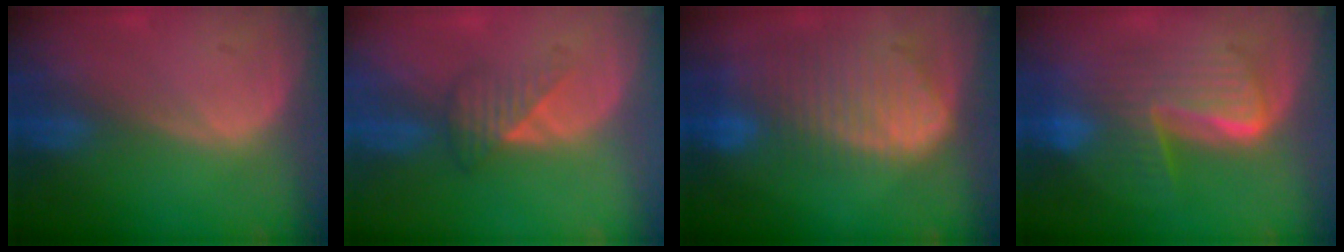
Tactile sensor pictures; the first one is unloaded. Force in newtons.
{"total": 3.5, "press": 3.2, "slide": 1.4}
{"total": 10.5, "press": 9.0, "slide": 5.3}
{"total": 8.6, "press": 8.5, "slide": 0.5}